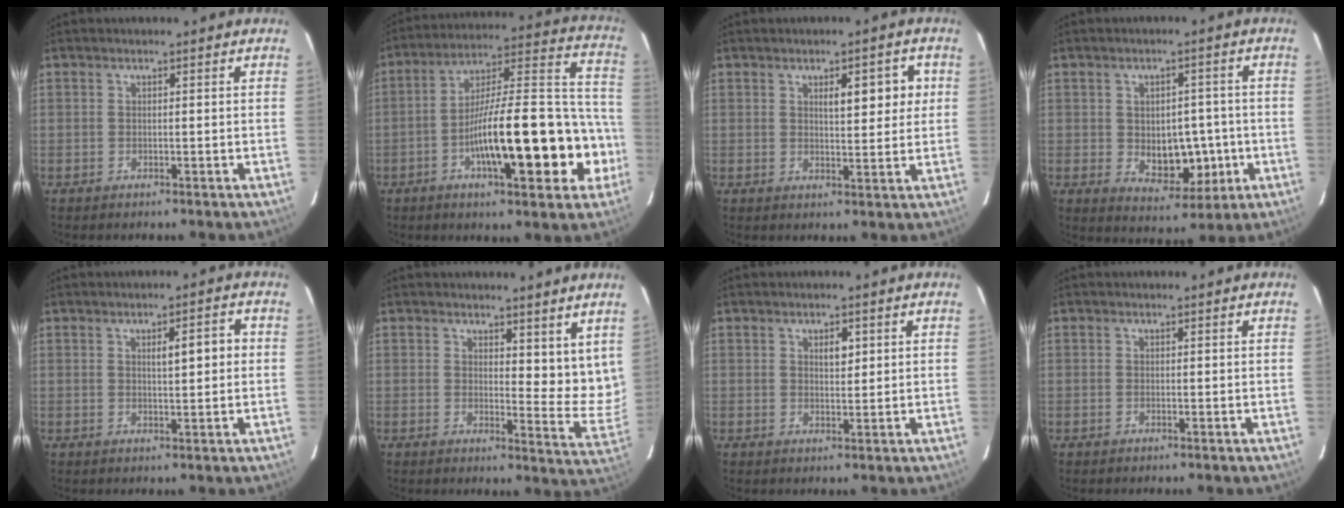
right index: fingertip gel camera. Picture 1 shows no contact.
{"total": 22.2, "force": [-6.7, 4.7, 20.6], "torque": [-0.276, 0.035, -0.093]}
{"total": 5.7, "force": [1.8, 1.9, 5.0], "torque": [-0.069, 0.009, 0.029]}
{"total": 8.3, "force": [-1.2, 5.2, 6.4], "torque": [-0.083, 0.005, -0.003]}
{"total": 4.1, "force": [0.8, 1.0, 3.9], "torque": [-0.059, 0.010, 0.014]}
{"total": 8.6, "force": [6.8, 3.4, 4.1], "torque": [-0.037, -0.035, 0.080]}
{"total": 2.2, "force": [1.0, 1.0, 1.7], "torque": [-0.027, 0.001, 0.017]}
{"total": 0.0}